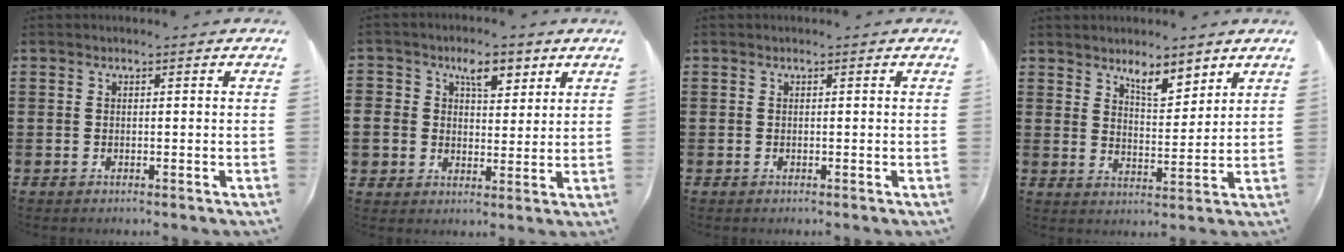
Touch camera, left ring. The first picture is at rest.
{"total": 5.4, "force": [2.6, 4.4, 1.8], "torque": [-0.052, 0.010, 0.042]}
{"total": 0.0}
{"total": 5.1, "force": [4.3, 1.0, 2.5], "torque": [-0.041, -0.017, 0.073]}